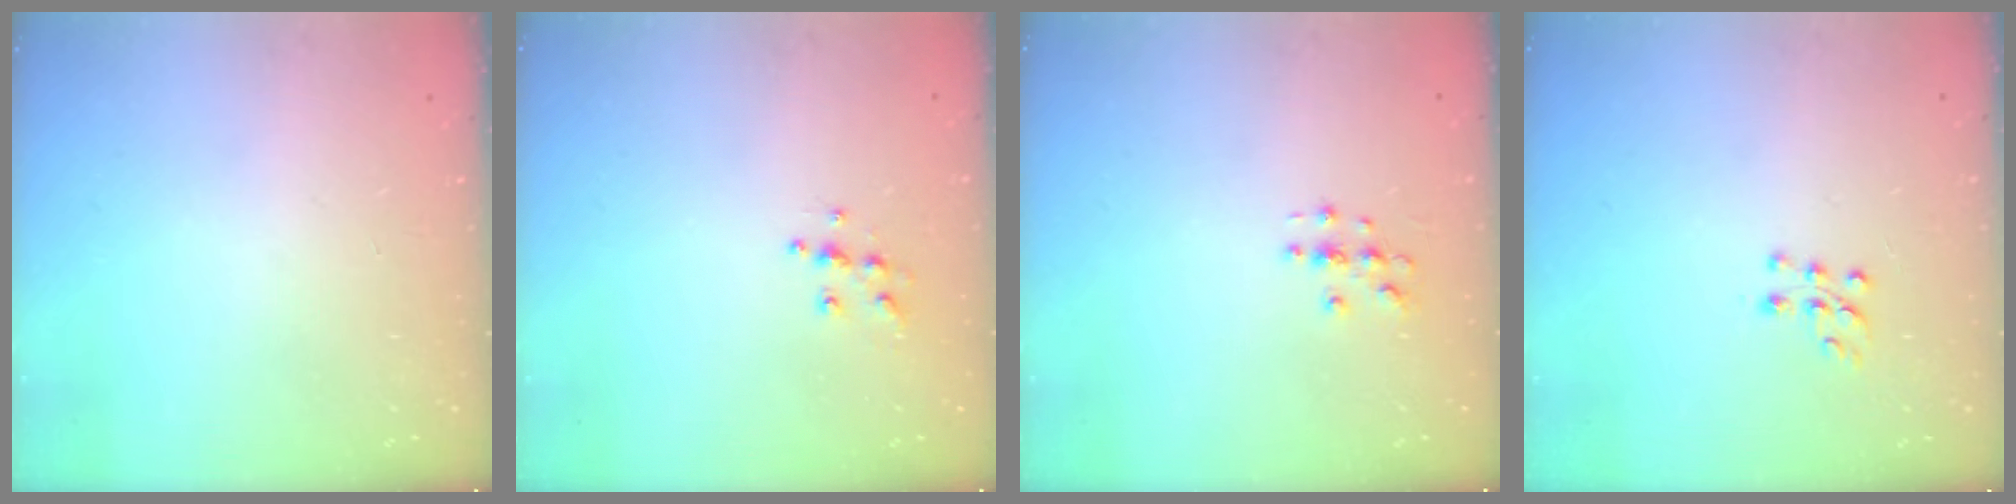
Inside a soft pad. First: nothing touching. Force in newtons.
{"total": 6.4, "press": 6.4, "slide": 0.6}
{"total": 2.8, "press": 2.8, "slide": 0.3}
{"total": 6.9, "press": 6.8, "slide": 0.6}